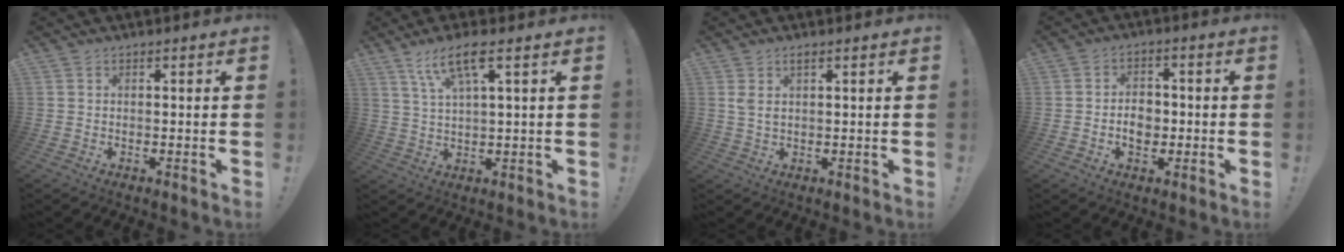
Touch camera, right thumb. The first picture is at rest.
{"total": 8.8, "force": [4.5, 1.8, 7.4], "torque": [-0.144, -0.006, 0.080]}
{"total": 2.5, "force": [1.2, 1.0, 1.9], "torque": [-0.041, 0.003, 0.022]}
{"total": 6.3, "force": [-0.8, 5.1, 3.5], "torque": [-0.050, 0.007, -0.016]}